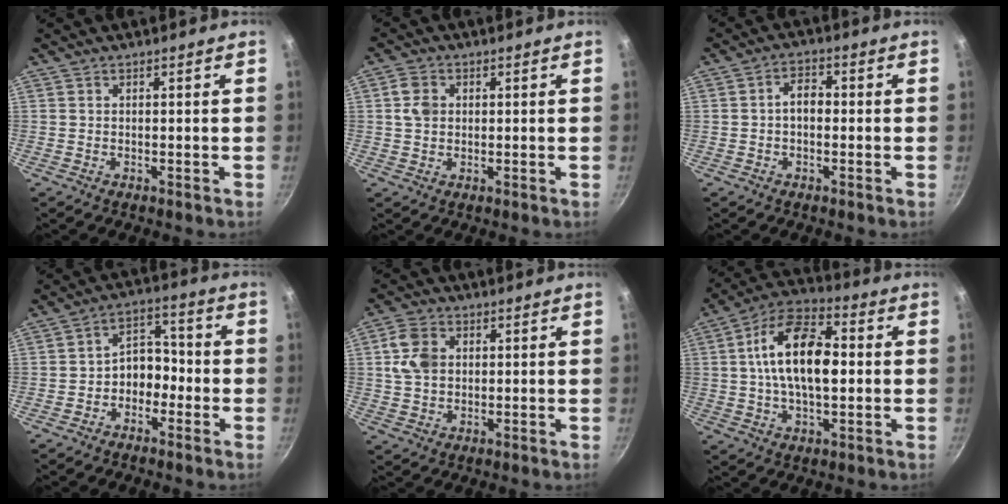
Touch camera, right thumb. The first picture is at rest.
{"total": 4.0, "force": [0.6, 3.1, 2.4], "torque": [-0.043, 0.003, 0.010]}
{"total": 3.9, "force": [-0.4, 2.5, 3.0], "torque": [-0.037, 0.018, -0.013]}
{"total": 7.3, "force": [-2.2, 5.4, 4.3], "torque": [-0.031, 0.041, -0.051]}
{"total": 7.1, "force": [1.3, 5.2, 4.6], "torque": [-0.082, 0.005, 0.024]}
{"total": 16.3, "force": [1.4, 8.4, 13.9], "torque": [-0.238, 0.022, 0.016]}